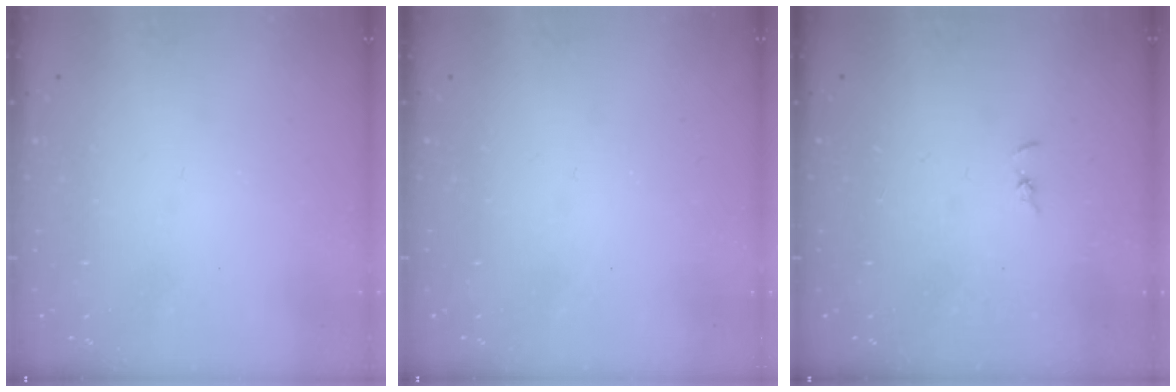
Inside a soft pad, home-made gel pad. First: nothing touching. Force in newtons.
{"total": 0.0}
{"total": 1.3, "press": 1.2, "slide": 0.3}